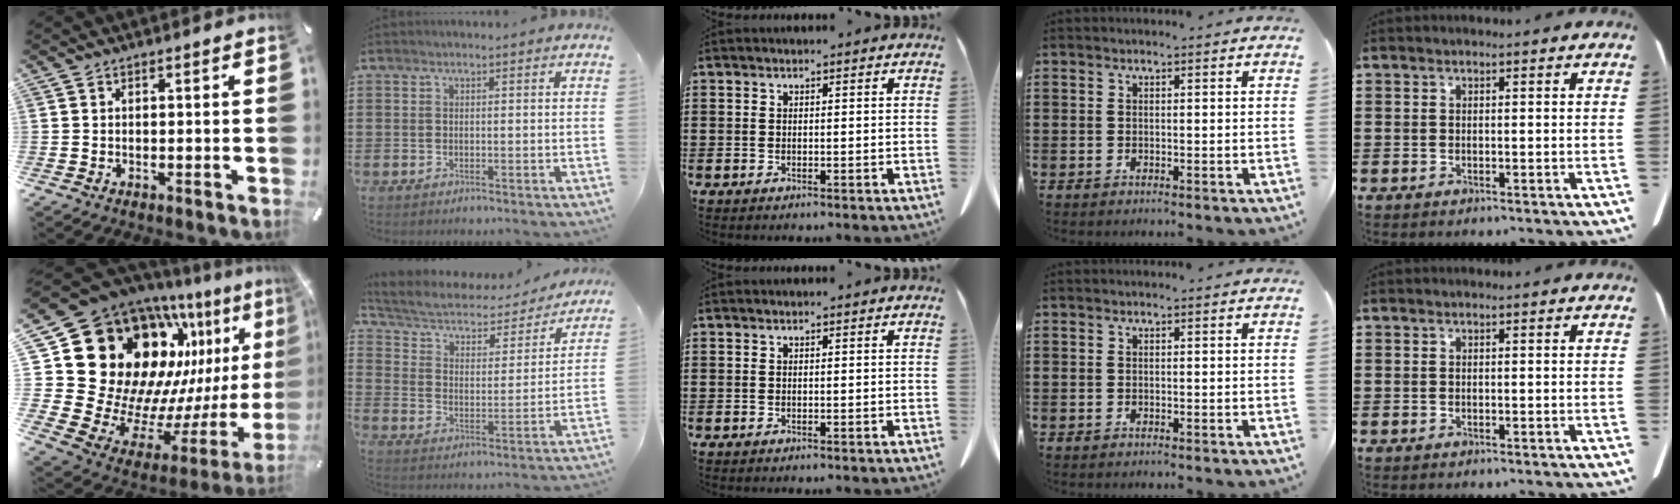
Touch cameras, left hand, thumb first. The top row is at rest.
{"thumb": {"total": 26.4, "force": [11.3, 19.5, 13.6], "torque": [-0.186, -0.160, 0.265]}, "index": {"total": 4.8, "force": [3.9, 1.9, 2.1], "torque": [-0.062, -0.030, 0.060]}}